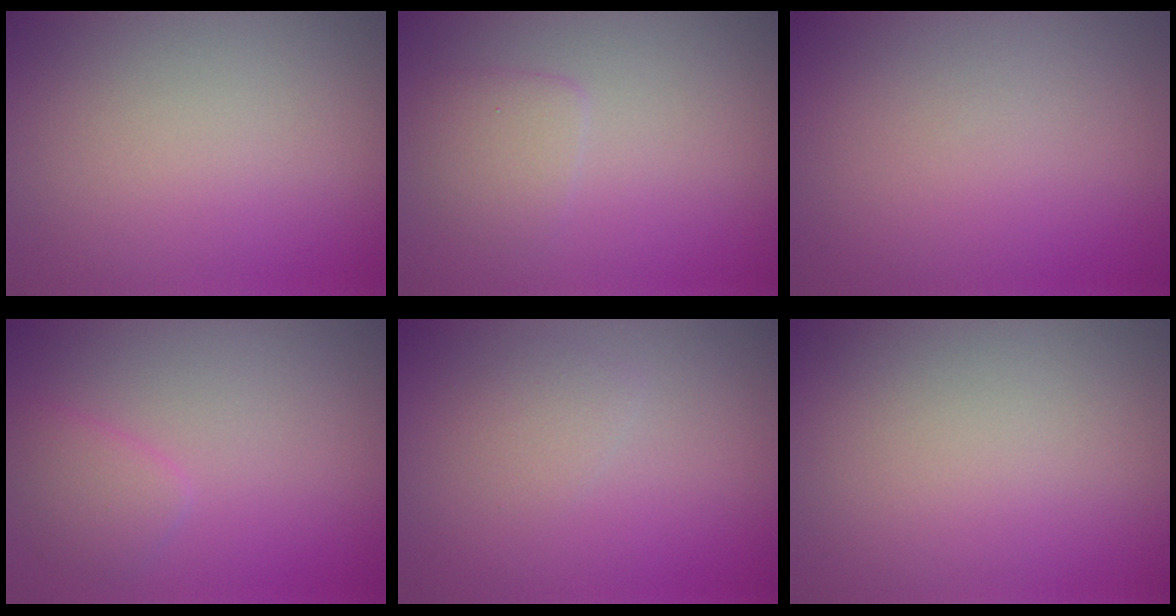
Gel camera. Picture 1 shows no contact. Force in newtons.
{"total": 1.6, "press": 1.6, "slide": 0.1}
{"total": 0.0}
{"total": 1.8, "press": 1.8, "slide": 0.1}
{"total": 1.1, "press": 1.1, "slide": 0.0}
{"total": 0.0}